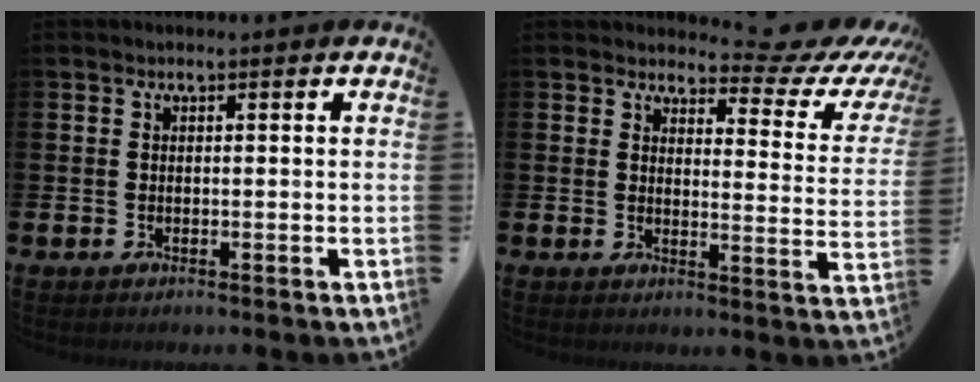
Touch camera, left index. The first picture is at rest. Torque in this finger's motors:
{"motor_torque": [1.07, -1.07, 0.13, 0.01]}